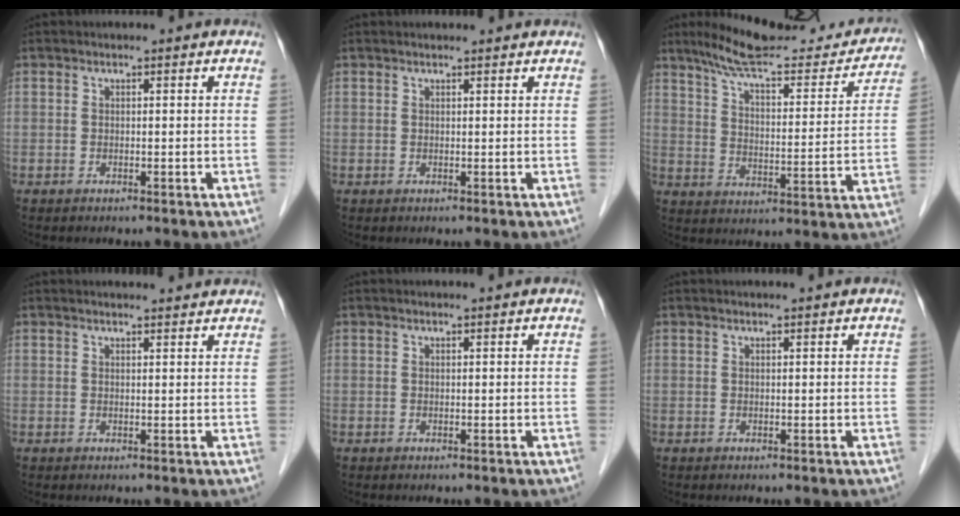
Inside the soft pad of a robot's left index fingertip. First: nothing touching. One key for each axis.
{"total": 2.4, "fx": 2.3, "fy": 0.2, "fz": 0.7, "tx": -0.010, "ty": 0.015, "tz": 0.028}
{"total": 21.8, "fx": 19.4, "fy": 3.9, "fz": 9.1, "tx": -0.127, "ty": -0.015, "tz": 0.262}
{"total": 6.2, "fx": 5.9, "fy": 0.5, "fz": 1.6, "tx": -0.017, "ty": 0.017, "tz": 0.061}
{"total": 0.8, "fx": 0.8, "fy": -0.1, "fz": 0.3, "tx": -0.005, "ty": 0.005, "tz": 0.014}
{"total": 1.5, "fx": 1.4, "fy": -0.2, "fz": 0.6, "tx": -0.006, "ty": 0.010, "tz": 0.023}